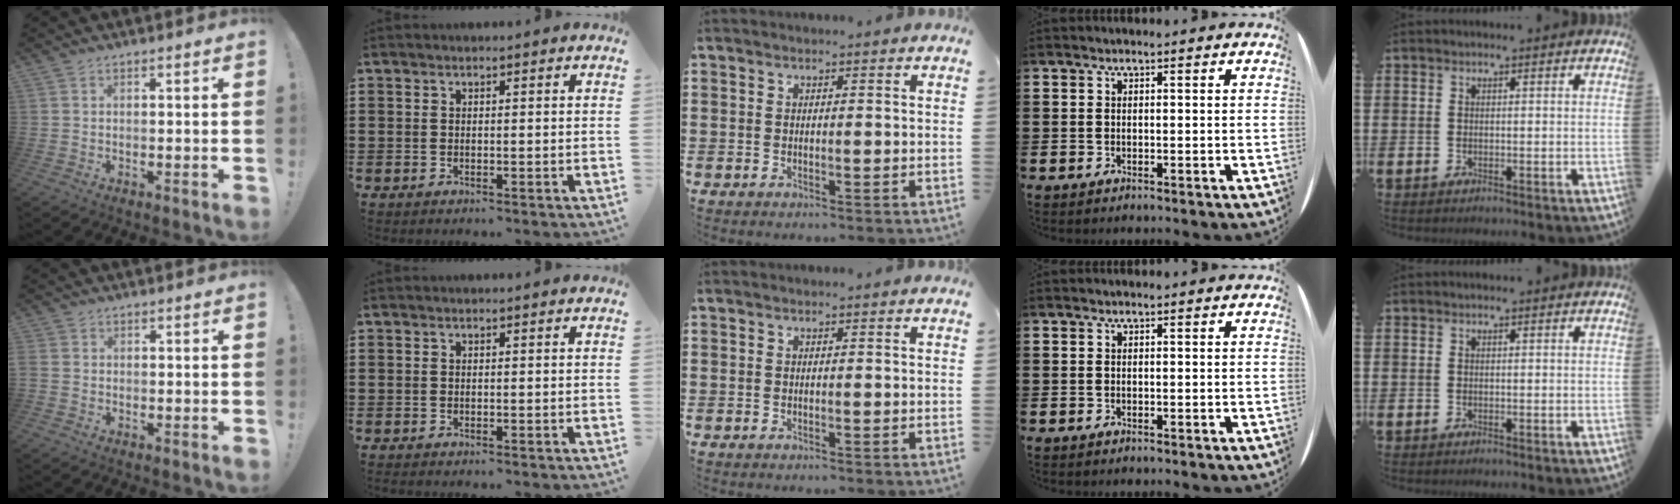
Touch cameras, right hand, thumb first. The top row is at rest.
{"thumb": {"total": 1.9, "force": [-0.6, 1.6, 0.8], "torque": [-0.013, 0.006, -0.010]}}